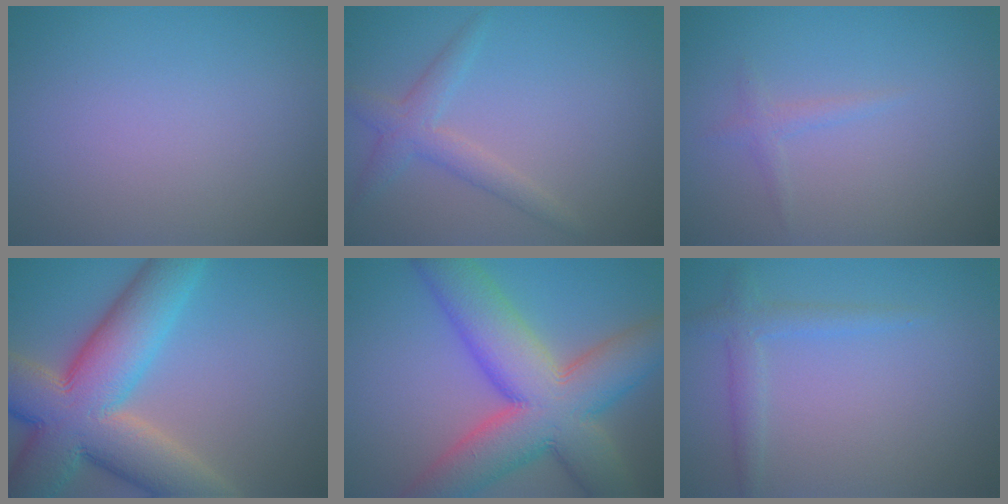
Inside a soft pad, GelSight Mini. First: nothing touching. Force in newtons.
{"total": 2.5, "press": 2.5, "slide": 0.0}
{"total": 1.0, "press": 1.0, "slide": 0.1}
{"total": 13.1, "press": 13.1, "slide": 0.4}
{"total": 12.5, "press": 12.4, "slide": 1.2}
{"total": 1.9, "press": 1.9, "slide": 0.1}